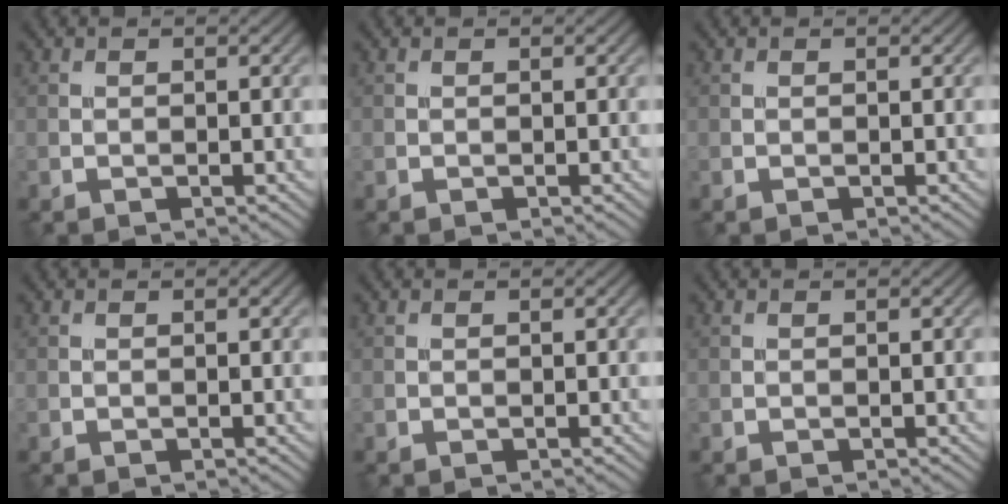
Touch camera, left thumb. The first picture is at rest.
{"total": 0.0}
{"total": 0.0}
{"total": 0.0}
{"total": 0.0}
{"total": 0.0}